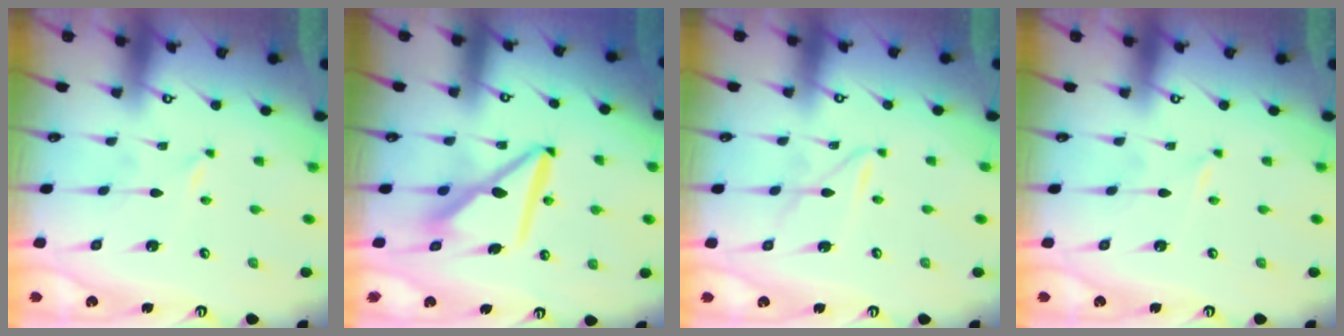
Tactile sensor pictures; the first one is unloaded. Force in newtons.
{"total": 9.9, "press": 9.8, "slide": 1.2}
{"total": 3.4, "press": 3.4, "slide": 0.3}
{"total": 0.0}